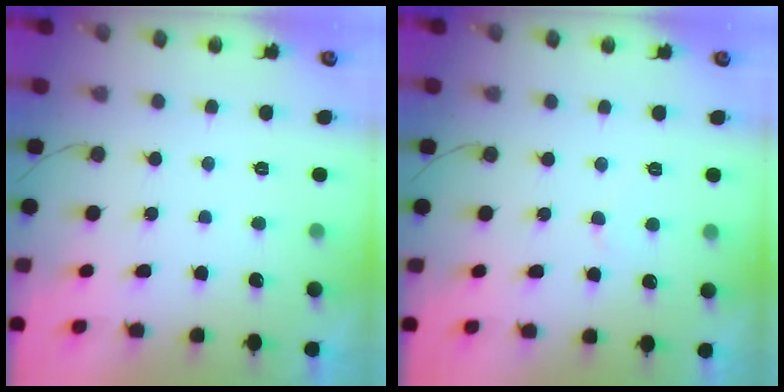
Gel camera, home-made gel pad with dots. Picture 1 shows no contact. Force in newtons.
{"total": 2.4, "press": 2.4, "slide": 0.2}